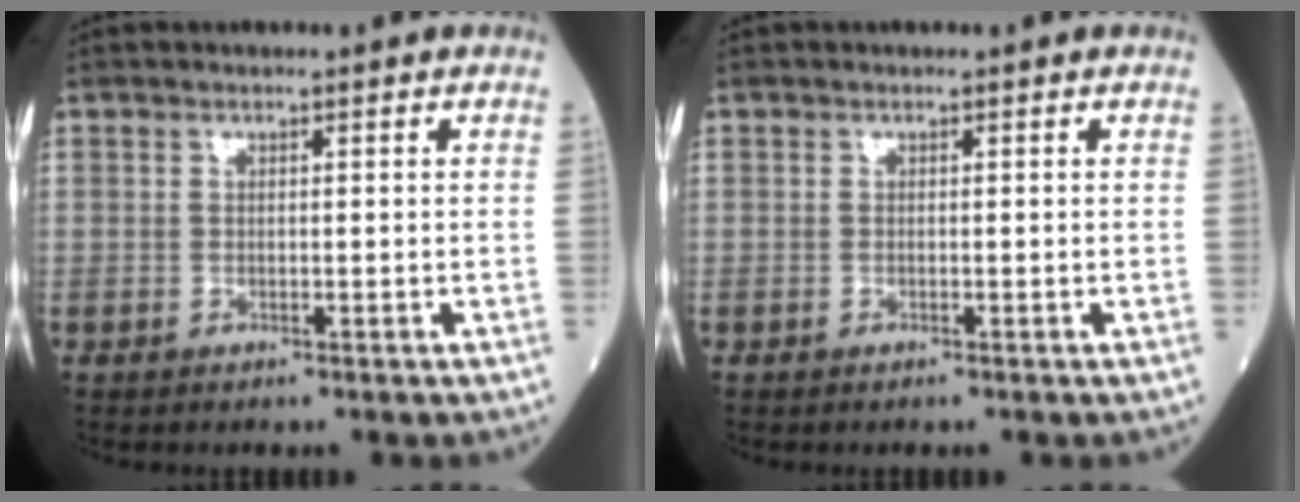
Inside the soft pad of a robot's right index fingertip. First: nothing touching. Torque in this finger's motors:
{"motor_torque": [0.01, 0.00, 0.01, -0.01]}